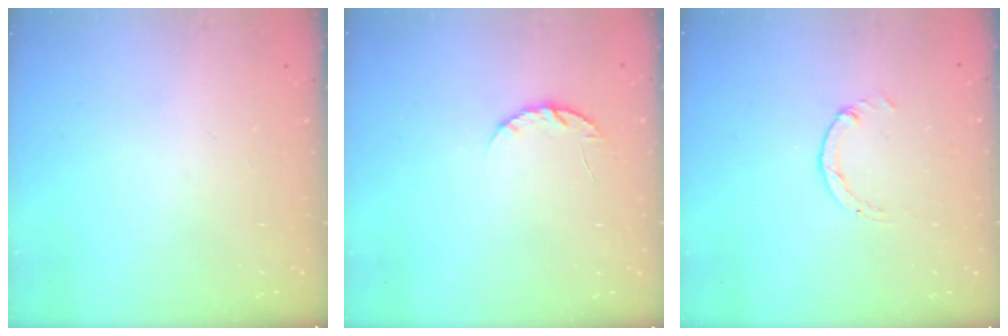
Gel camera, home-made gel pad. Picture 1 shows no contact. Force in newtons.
{"total": 4.9, "press": 4.8, "slide": 0.7}
{"total": 0.7, "press": 0.7, "slide": 0.2}